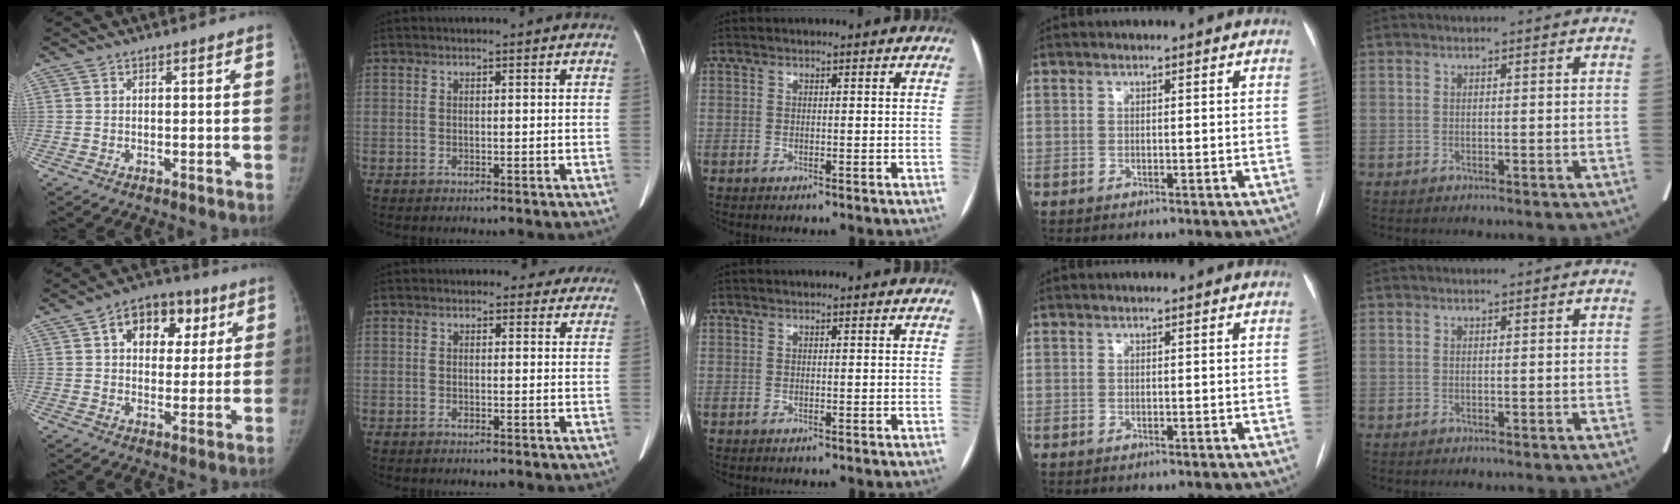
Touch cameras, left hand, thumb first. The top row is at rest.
{"thumb": {"total": 11.9, "force": [4.5, 8.3, 7.3], "torque": [-0.058, 0.001, 0.064]}, "index": {"total": 3.1, "force": [2.6, 1.7, 0.3], "torque": [0.014, 0.002, 0.015]}}